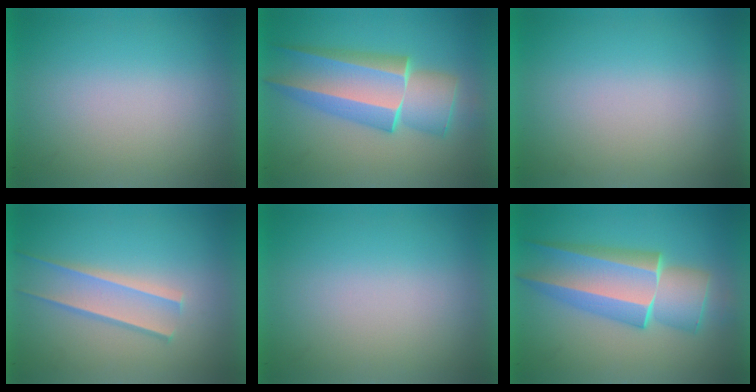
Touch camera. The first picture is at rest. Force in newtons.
{"total": 6.4}
{"total": 0.0}
{"total": 1.7}
{"total": 0.0}
{"total": 6.2}